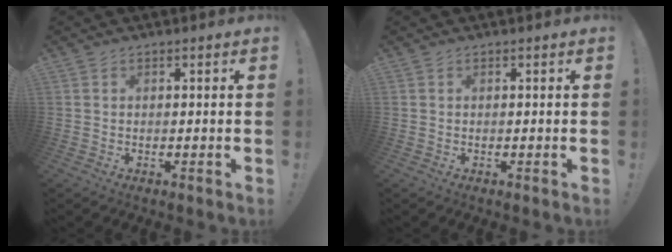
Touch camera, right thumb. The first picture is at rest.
{"total": 0.0}